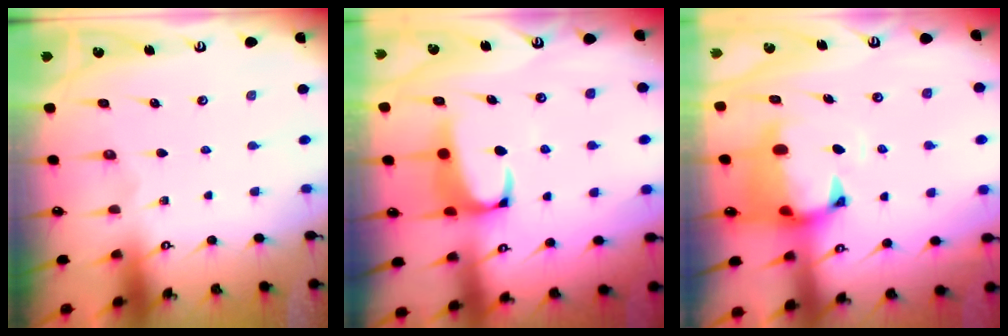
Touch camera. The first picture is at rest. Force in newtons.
{"total": 2.2, "press": 2.0, "slide": 0.9}
{"total": 1.6, "press": 1.2, "slide": 1.1}